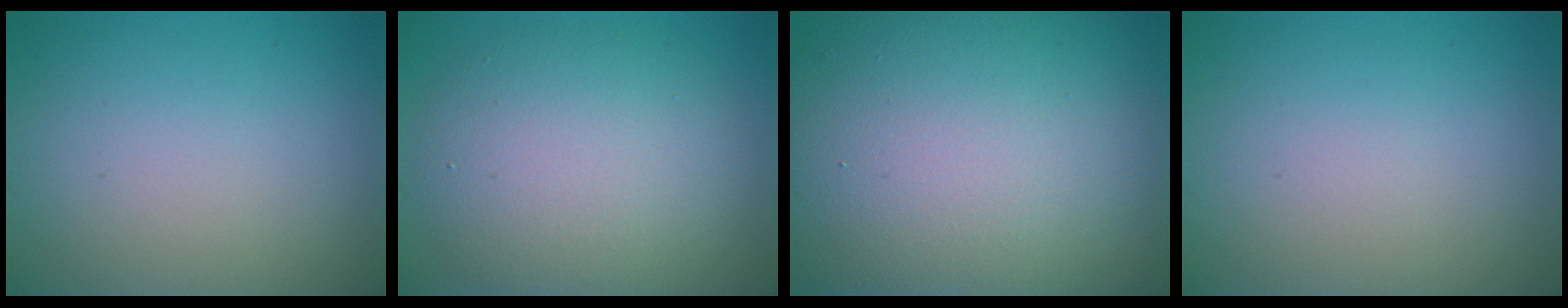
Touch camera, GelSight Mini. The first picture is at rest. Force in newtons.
{"total": 8.1, "press": 8.1, "slide": 0.4}
{"total": 18.2, "press": 18.1, "slide": 1.3}
{"total": 0.0}